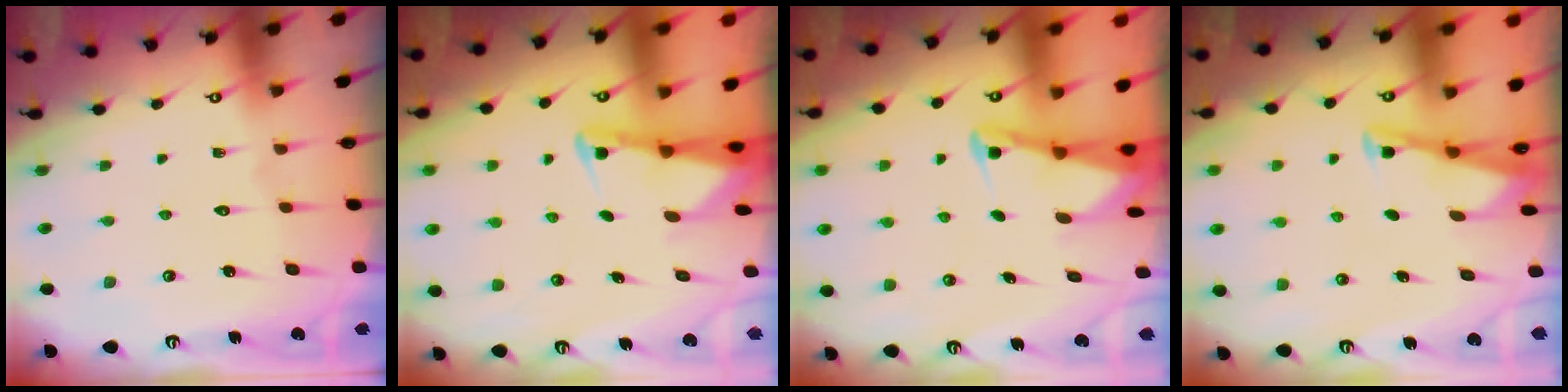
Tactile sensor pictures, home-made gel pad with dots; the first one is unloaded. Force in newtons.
{"total": 2.4, "press": 2.4, "slide": 0.3}
{"total": 2.3, "press": 2.3, "slide": 0.3}
{"total": 2.9, "press": 2.8, "slide": 0.4}